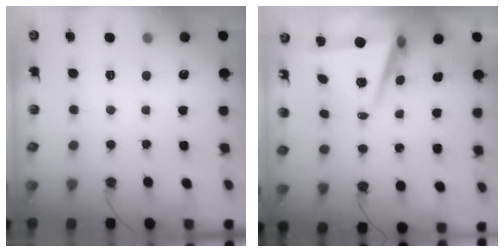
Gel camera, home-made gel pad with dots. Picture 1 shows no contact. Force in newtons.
{"total": 7.1, "press": 6.2, "slide": 3.5}